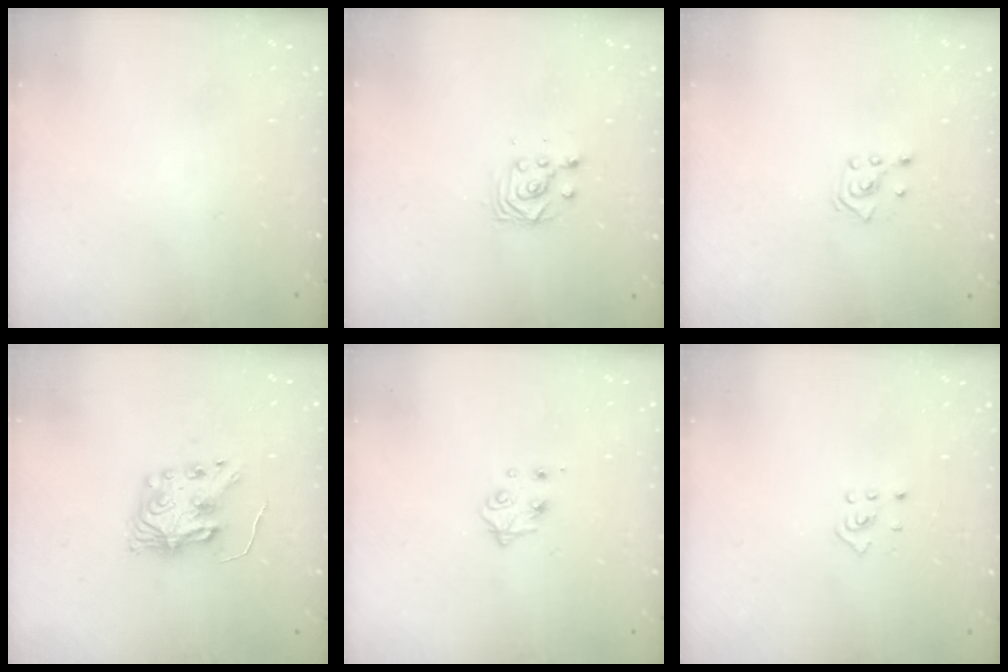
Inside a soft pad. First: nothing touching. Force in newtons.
{"total": 3.0, "press": 3.0, "slide": 0.2}
{"total": 2.8, "press": 2.7, "slide": 0.7}
{"total": 8.5, "press": 8.5, "slide": 0.3}
{"total": 4.9, "press": 4.8, "slide": 0.7}
{"total": 2.5, "press": 2.4, "slide": 0.8}